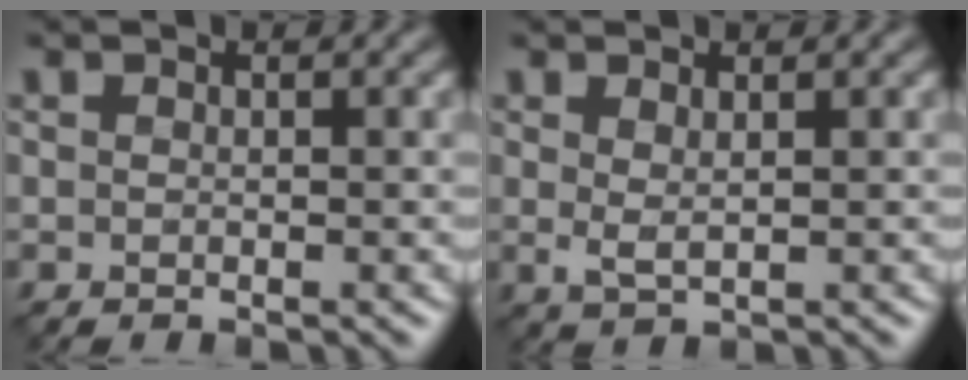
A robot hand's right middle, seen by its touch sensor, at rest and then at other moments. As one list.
[{"total": 1.4, "force": [0.6, 0.5, 1.2], "torque": [-0.027, 0.002, 0.012]}]